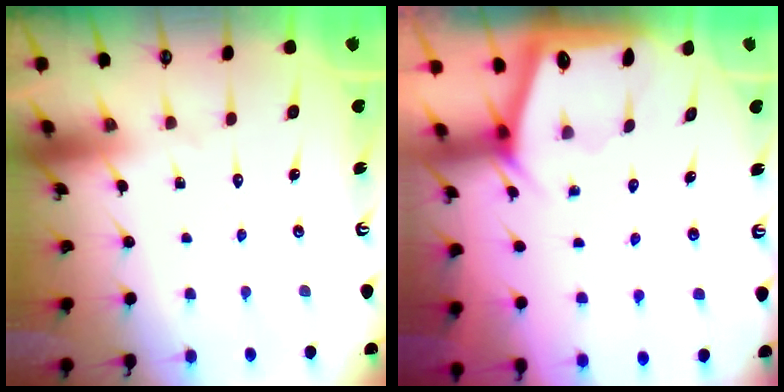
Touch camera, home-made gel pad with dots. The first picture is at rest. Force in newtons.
{"total": 2.0, "press": 2.0, "slide": 0.3}